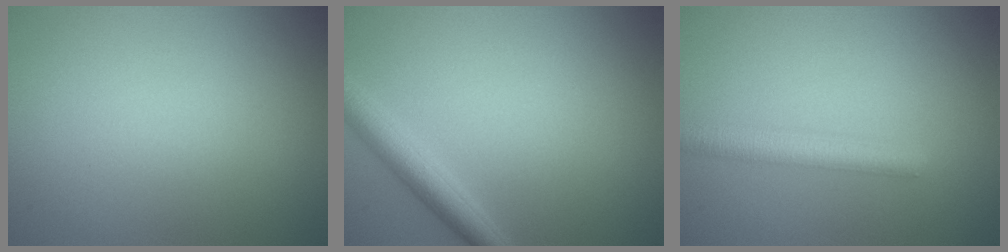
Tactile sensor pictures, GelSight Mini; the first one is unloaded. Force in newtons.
{"total": 3.0, "press": 3.0, "slide": 0.2}
{"total": 3.2, "press": 3.2, "slide": 0.1}